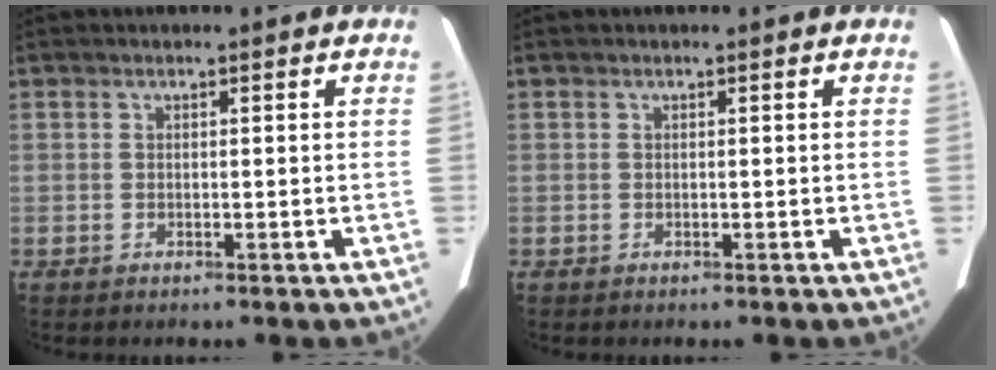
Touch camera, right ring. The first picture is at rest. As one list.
[{"total": 0.0}]